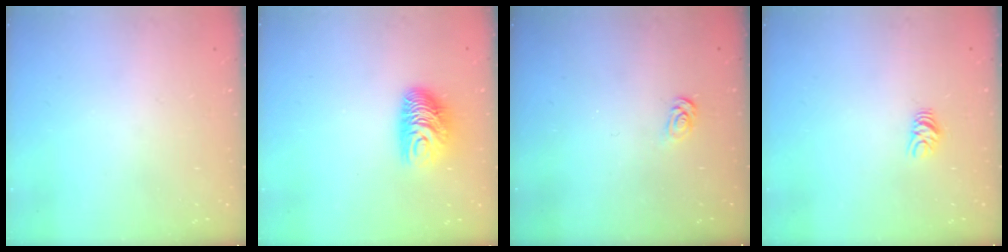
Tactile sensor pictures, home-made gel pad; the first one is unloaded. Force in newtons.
{"total": 8.8, "press": 8.8, "slide": 0.8}
{"total": 2.6, "press": 2.6, "slide": 0.3}
{"total": 4.8, "press": 4.8, "slide": 0.4}